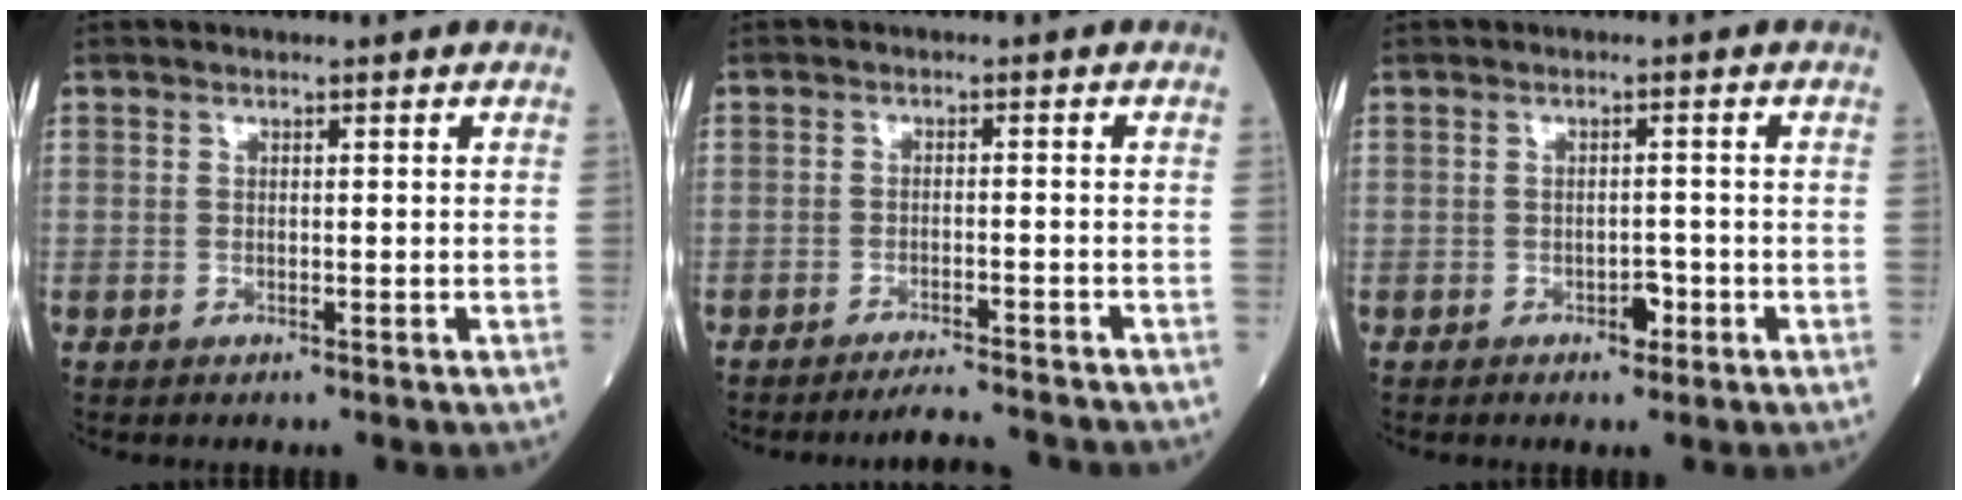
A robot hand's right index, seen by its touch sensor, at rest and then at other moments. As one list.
[{"total": 6.8, "force": [-6.5, -0.3, 2.0], "torque": [-0.023, -0.012, -0.094]}, {"total": 2.0, "force": [-1.0, 1.0, 1.4], "torque": [-0.017, 0.003, -0.013]}]